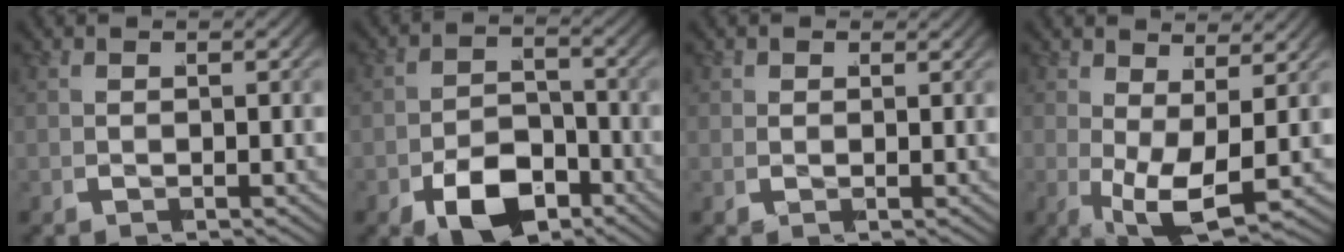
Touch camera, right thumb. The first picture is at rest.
{"total": 5.9, "force": [-3.7, 3.7, 2.9], "torque": [-0.035, -0.024, -0.062]}
{"total": 0.9, "force": [0.8, 0.4, -0.1], "torque": [0.003, -0.003, 0.014]}
{"total": 4.7, "force": [0.0, 2.4, 4.1], "torque": [-0.077, -0.024, 0.003]}